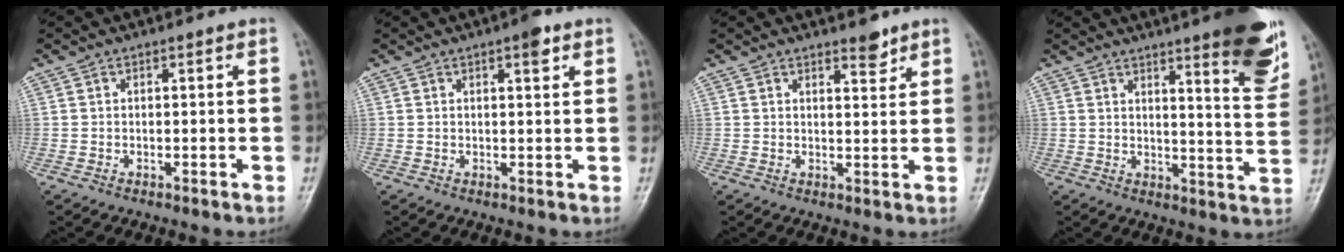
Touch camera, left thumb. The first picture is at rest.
{"total": 2.9, "force": [1.7, 0.8, 2.2], "torque": [-0.025, -0.005, 0.021]}
{"total": 3.0, "force": [2.4, 1.0, 1.5], "torque": [-0.010, -0.019, 0.038]}
{"total": 13.9, "force": [8.5, 2.3, 10.8], "torque": [-0.117, -0.054, 0.112]}